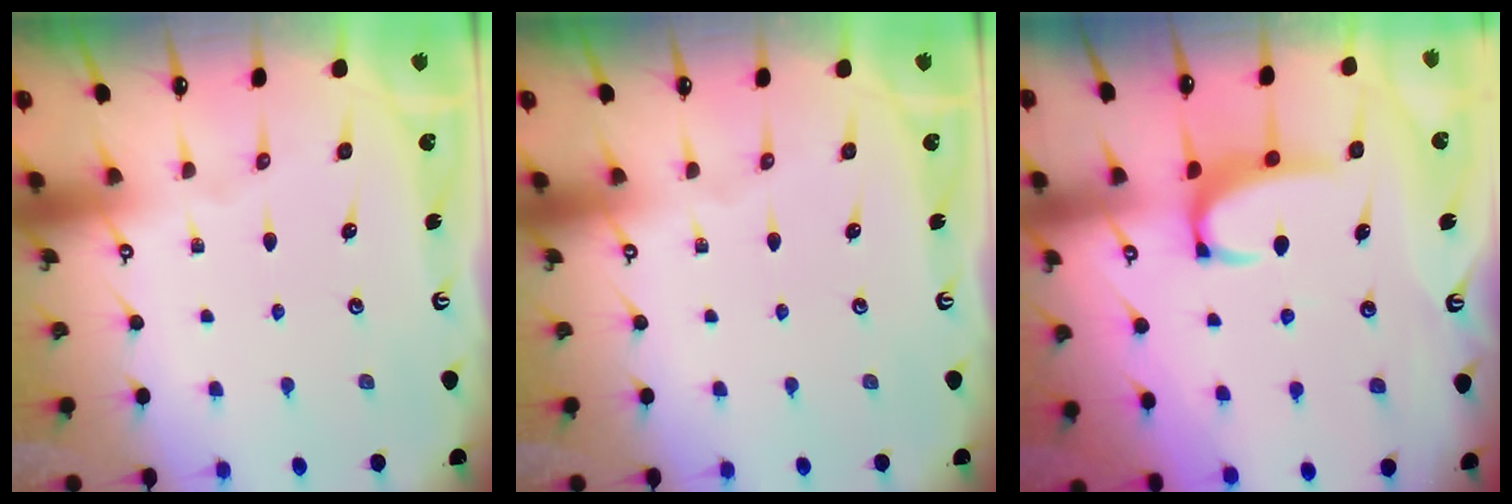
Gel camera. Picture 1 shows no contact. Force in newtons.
{"total": 0.0}
{"total": 3.4, "press": 3.3, "slide": 0.6}